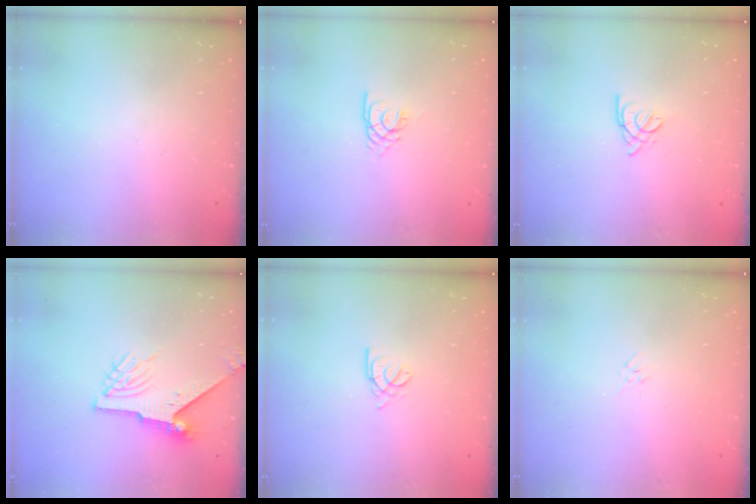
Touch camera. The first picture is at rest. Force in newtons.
{"total": 2.1, "press": 2.1, "slide": 0.2}
{"total": 1.6, "press": 1.5, "slide": 0.5}
{"total": 7.9, "press": 7.9, "slide": 0.8}
{"total": 2.2, "press": 2.2, "slide": 0.6}
{"total": 2.9, "press": 2.9, "slide": 0.6}